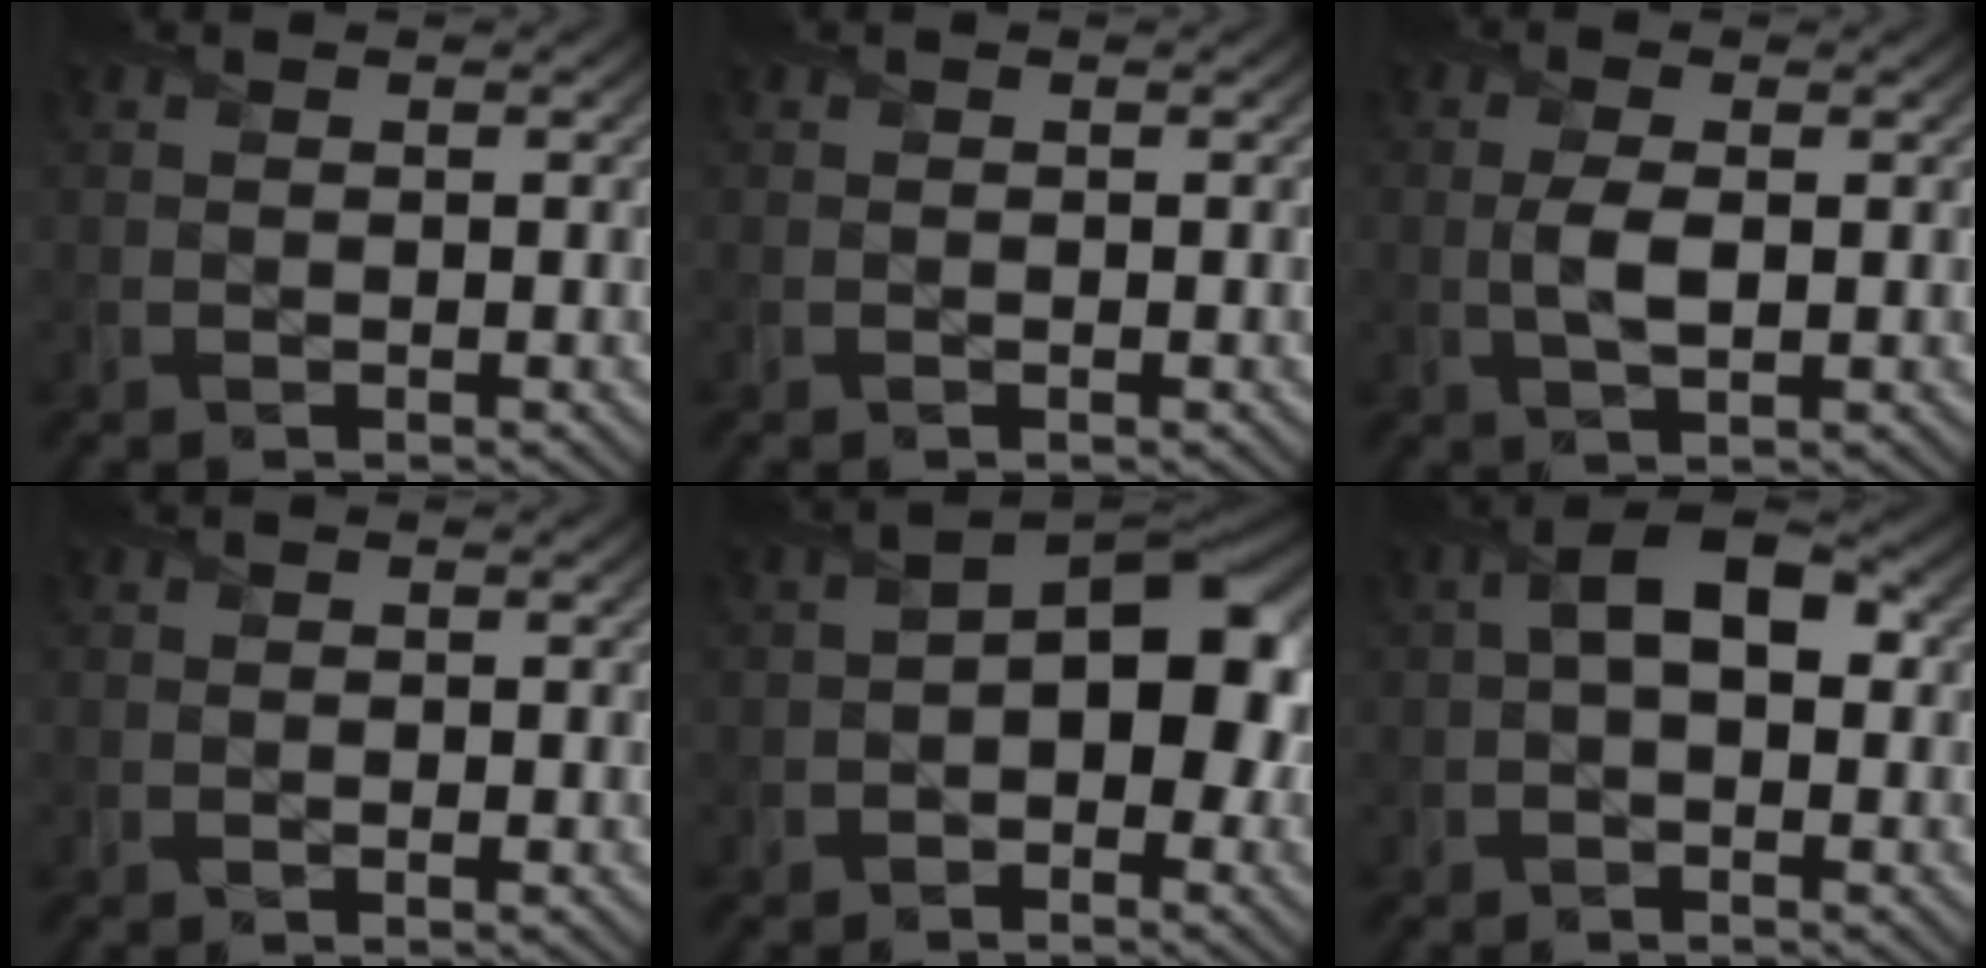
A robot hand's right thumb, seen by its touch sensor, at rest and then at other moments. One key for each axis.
{"total": 0.0}
{"total": 3.0, "fx": 0.1, "fy": 1.3, "fz": 2.7, "tx": -0.066, "ty": -0.001, "tz": 0.001}
{"total": 0.6, "fx": -0.2, "fy": 0.5, "fz": 0.2, "tx": 0.001, "ty": -0.006, "tz": -0.005}
{"total": 7.9, "fx": -1.0, "fy": 4.8, "fz": 6.2, "tx": -0.074, "ty": 0.013, "tz": -0.031}
{"total": 4.9, "fx": 0.5, "fy": 2.7, "fz": 4.1, "tx": -0.071, "ty": 0.013, "tz": -0.004}